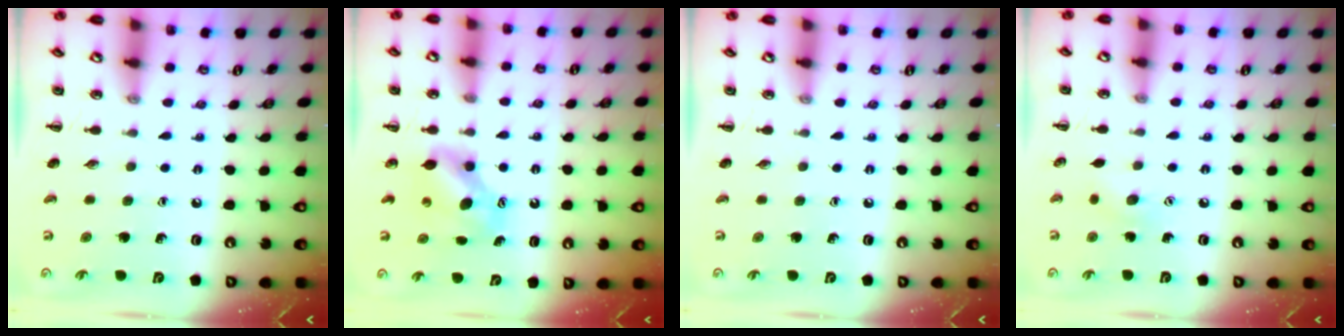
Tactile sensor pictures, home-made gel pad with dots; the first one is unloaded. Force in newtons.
{"total": 7.4, "press": 7.4, "slide": 0.5}
{"total": 0.0}
{"total": 5.8, "press": 5.7, "slide": 1.3}